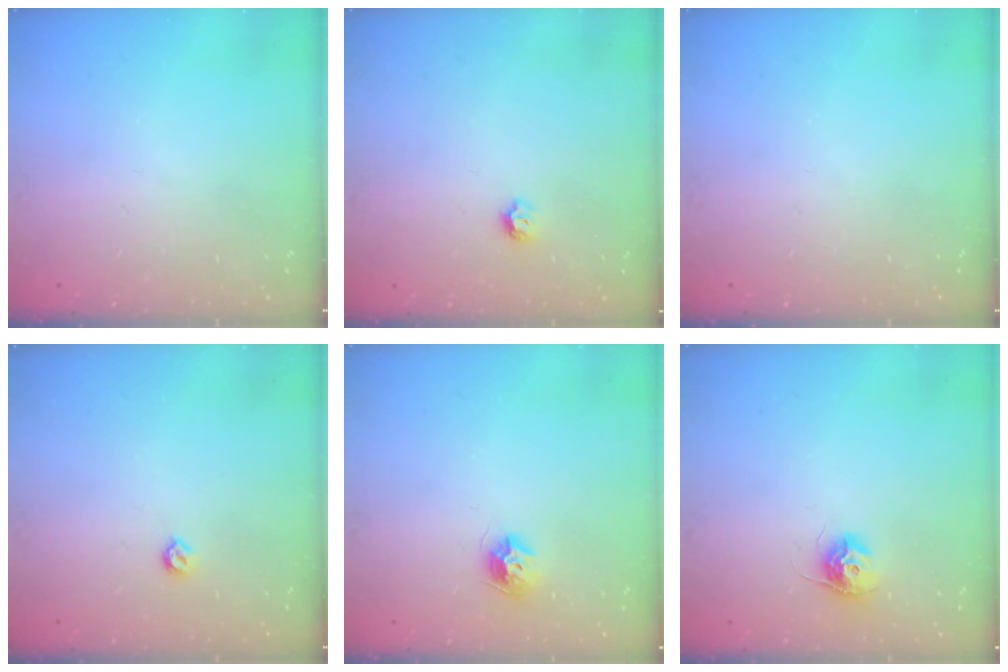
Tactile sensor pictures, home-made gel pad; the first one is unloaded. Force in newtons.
{"total": 5.5, "press": 5.5, "slide": 0.5}
{"total": 0.0}
{"total": 4.0, "press": 3.9, "slide": 0.8}
{"total": 8.1, "press": 8.1, "slide": 0.1}
{"total": 9.5, "press": 9.5, "slide": 0.3}